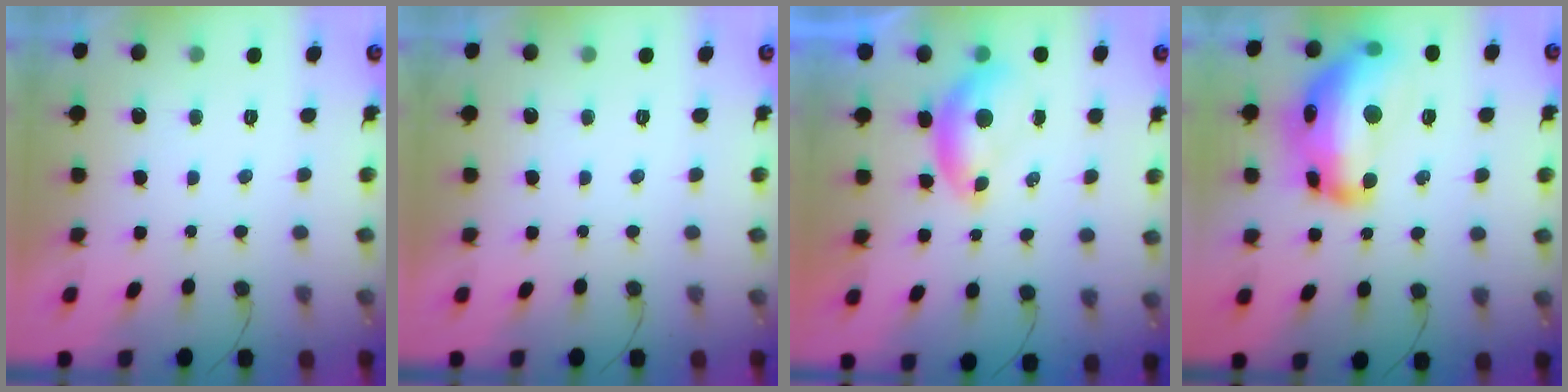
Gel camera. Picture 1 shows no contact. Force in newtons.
{"total": 0.0}
{"total": 6.0, "press": 6.0, "slide": 0.8}
{"total": 24.3, "press": 24.2, "slide": 1.8}